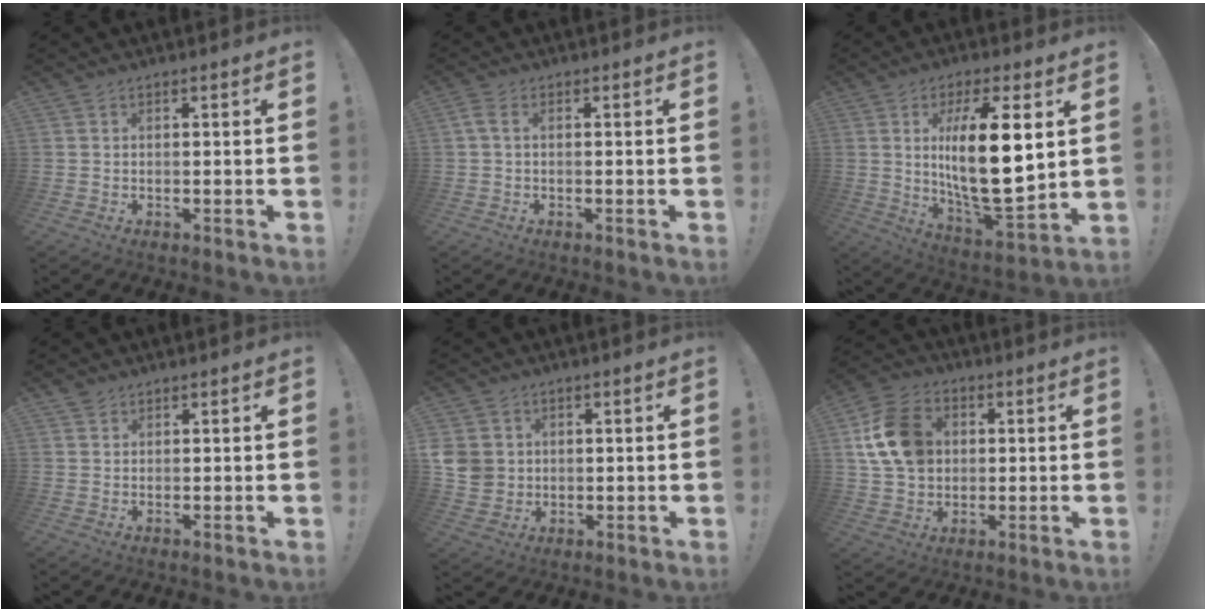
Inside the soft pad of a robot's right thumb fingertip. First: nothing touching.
{"total": 2.0, "force": [0.3, 0.8, 1.8], "torque": [-0.037, 0.005, 0.007]}
{"total": 18.5, "force": [3.9, 6.0, 17.0], "torque": [-0.291, -0.031, 0.052]}
{"total": 1.6, "force": [1.4, 0.8, 0.3], "torque": [0.000, -0.007, 0.025]}
{"total": 6.8, "force": [1.3, 6.3, 2.3], "torque": [-0.055, -0.002, 0.030]}
{"total": 16.1, "force": [3.0, 12.7, 9.3], "torque": [-0.153, 0.002, 0.065]}